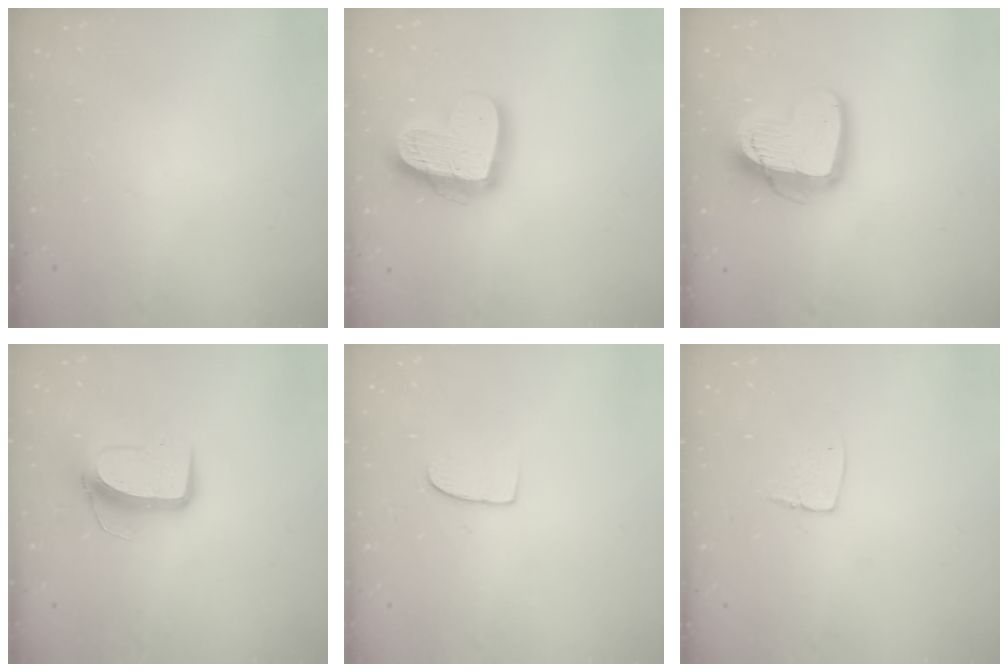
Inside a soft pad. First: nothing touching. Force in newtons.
{"total": 17.2, "press": 17.2, "slide": 1.4}
{"total": 15.5, "press": 15.4, "slide": 1.4}
{"total": 9.5, "press": 9.5, "slide": 0.9}
{"total": 7.3, "press": 7.2, "slide": 0.5}
{"total": 5.6, "press": 5.6, "slide": 0.4}